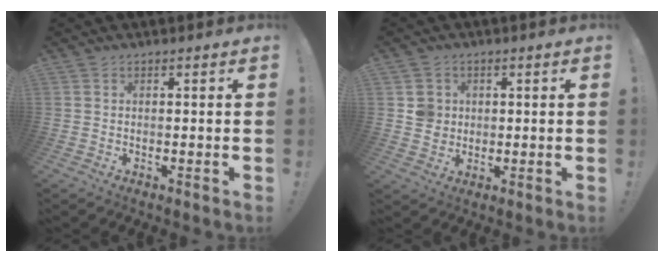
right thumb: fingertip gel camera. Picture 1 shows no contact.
{"total": 5.0, "force": [1.0, 4.8, 1.0], "torque": [-0.015, 0.003, 0.022]}